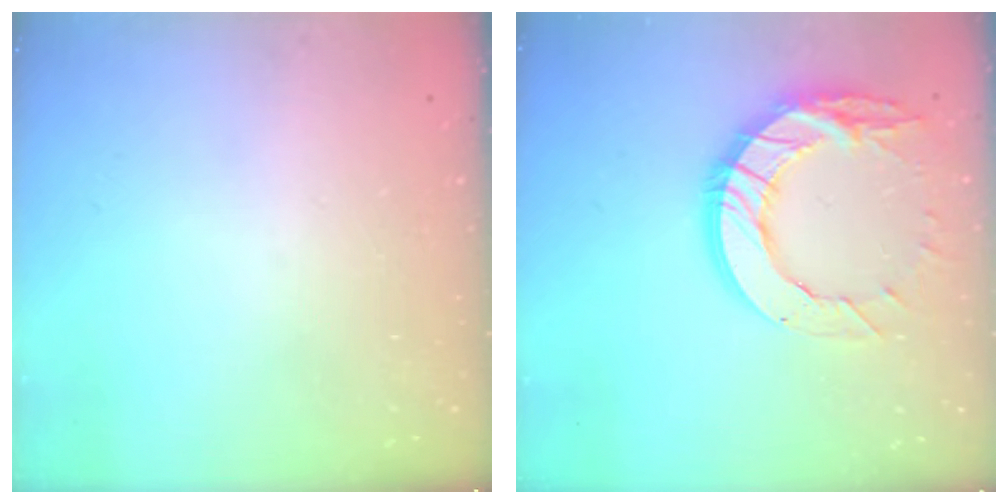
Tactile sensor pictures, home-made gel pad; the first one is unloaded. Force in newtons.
{"total": 15.9, "press": 15.9, "slide": 1.3}